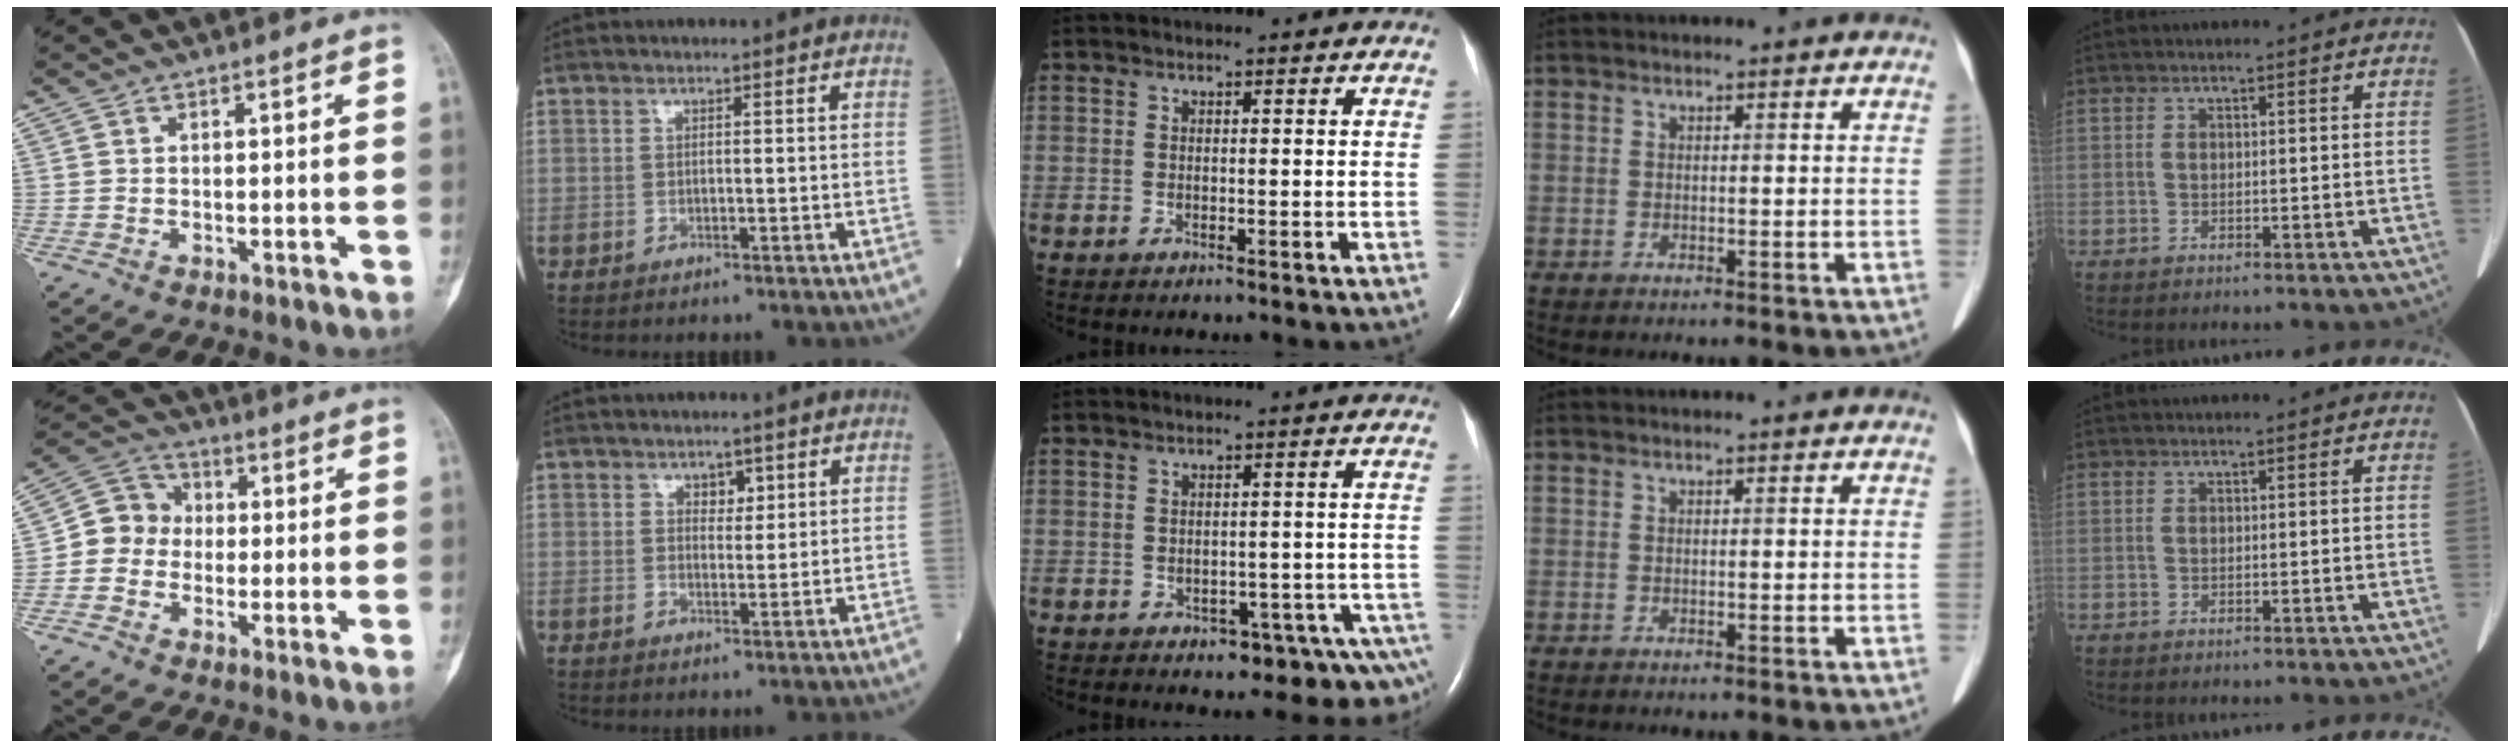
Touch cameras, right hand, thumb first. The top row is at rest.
{"thumb": {"total": 7.5, "force": [-0.8, 6.8, 3.1], "torque": [-0.027, 0.029, -0.033]}, "index": {"total": 2.2, "force": [1.2, 1.4, 1.2], "torque": [-0.010, 0.000, 0.018]}, "middle": {"total": 7.3, "force": [-4.5, 3.6, 4.4], "torque": [-0.039, 0.012, -0.056]}}